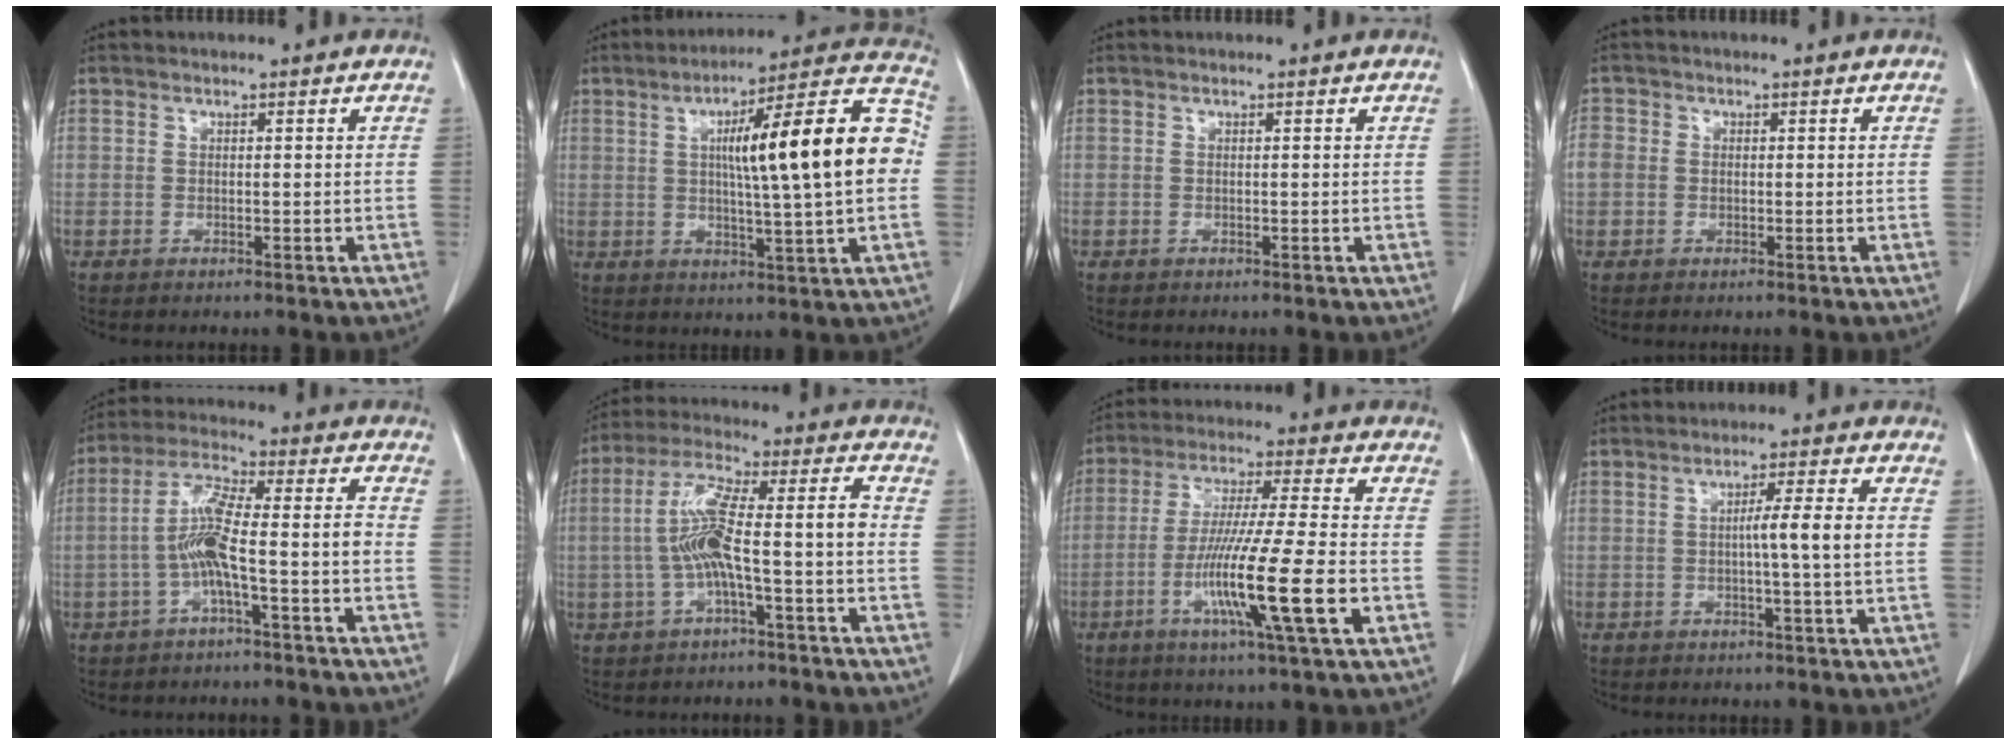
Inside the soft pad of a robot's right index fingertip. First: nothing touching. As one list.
[{"total": 18.7, "force": [1.7, 1.1, 18.6], "torque": [-0.268, 0.028, 0.017]}, {"total": 0.0}, {"total": 4.3, "force": [0.0, 4.0, 1.7], "torque": [-0.052, 0.020, 0.003]}, {"total": 8.8, "force": [-2.6, 0.6, 8.4], "torque": [-0.165, 0.031, -0.047]}, {"total": 10.3, "force": [-2.0, 1.1, 10.1], "torque": [-0.199, 0.036, -0.035]}, {"total": 14.8, "force": [-4.7, -0.6, 14.0], "torque": [-0.263, -0.021, -0.087]}, {"total": 4.9, "force": [-0.2, -0.9, 4.8], "torque": [-0.074, 0.003, -0.004]}]